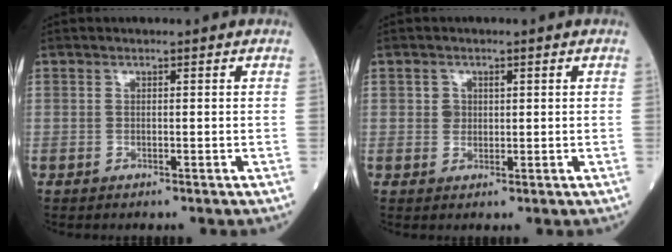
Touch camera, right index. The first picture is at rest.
{"total": 1.8, "force": [0.4, 1.6, 0.6], "torque": [-0.009, 0.000, 0.006]}